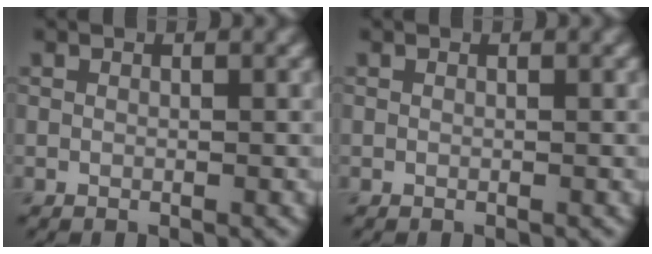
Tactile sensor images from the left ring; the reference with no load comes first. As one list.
[{"total": 0.0}]